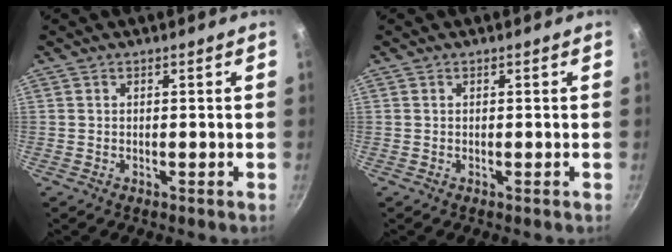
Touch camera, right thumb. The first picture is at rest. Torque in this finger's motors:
{"motor_torque": [-0.14, 0.14, -0.01, -0.01, 0.00]}